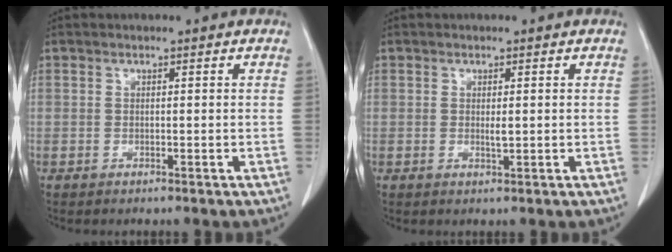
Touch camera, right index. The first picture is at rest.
{"total": 1.2, "force": [0.1, 0.2, 1.1], "torque": [-0.022, -0.003, 0.003]}